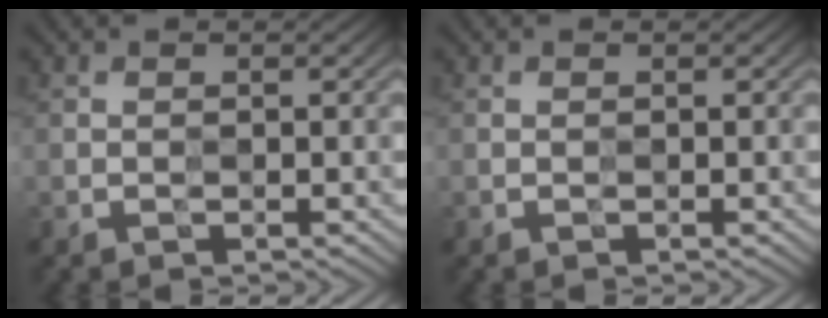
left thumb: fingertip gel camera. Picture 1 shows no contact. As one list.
[{"total": 0.0}]